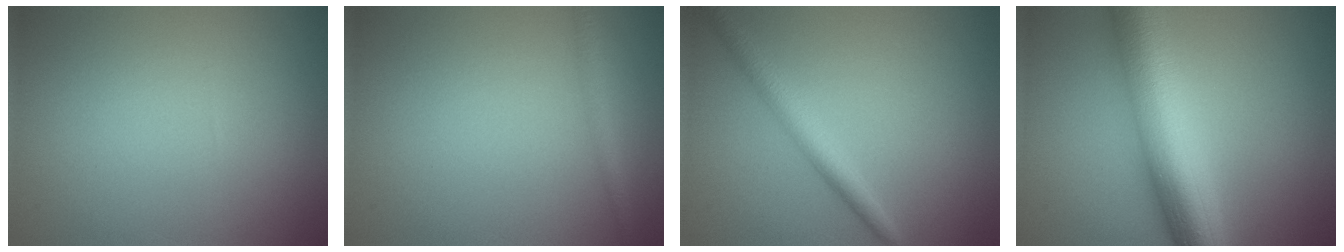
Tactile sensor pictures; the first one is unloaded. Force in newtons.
{"total": 1.4, "press": 1.4, "slide": 0.0}
{"total": 2.8, "press": 2.8, "slide": 0.0}
{"total": 10.2, "press": 10.2, "slide": 0.5}